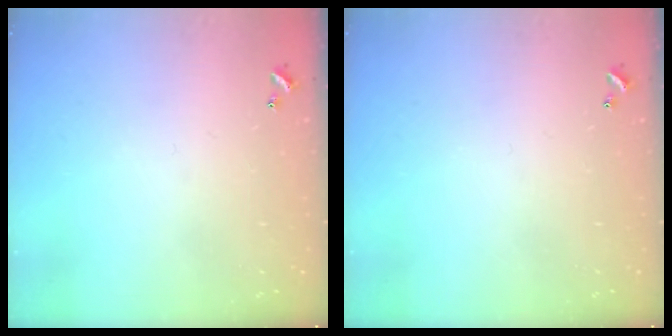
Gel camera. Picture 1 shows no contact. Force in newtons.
{"total": 0.0}